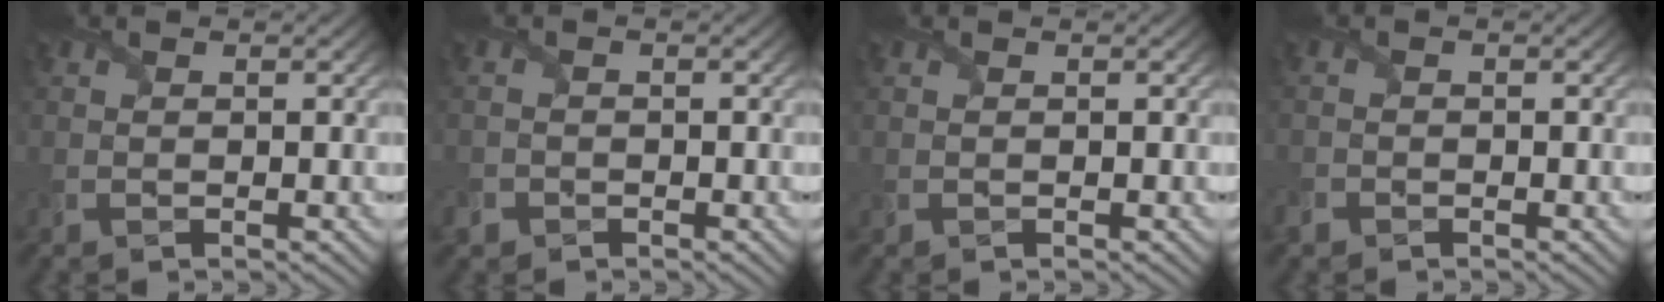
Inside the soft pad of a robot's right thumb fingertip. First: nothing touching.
{"total": 1.9, "force": [-1.2, 1.5, 0.3], "torque": [-0.006, -0.005, -0.030]}
{"total": 0.0}
{"total": 1.4, "force": [-1.0, 0.9, 0.3], "torque": [-0.010, -0.003, -0.028]}